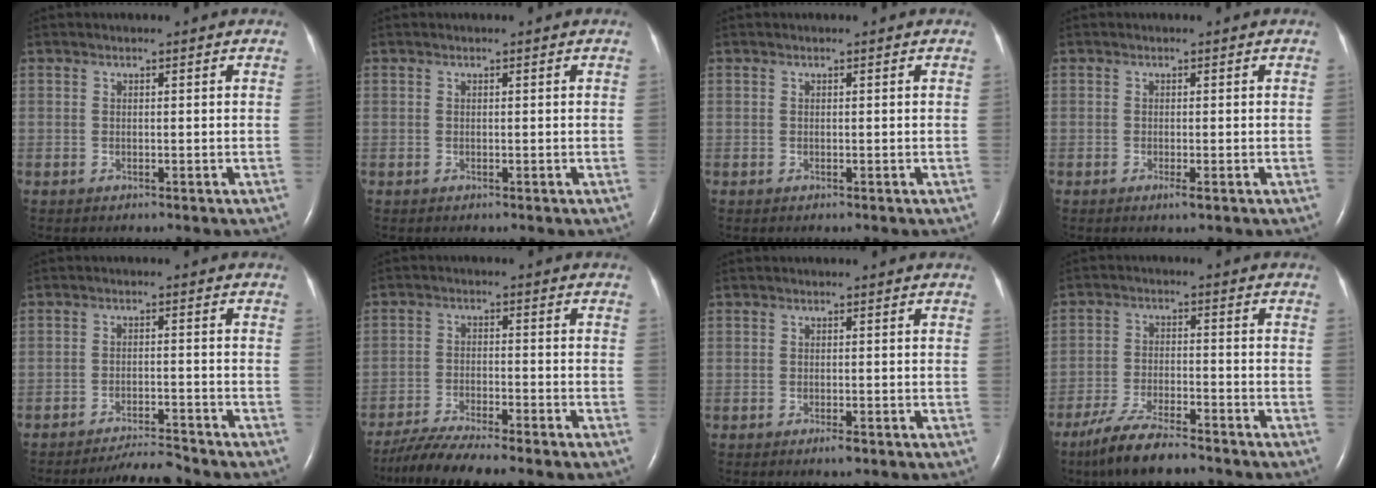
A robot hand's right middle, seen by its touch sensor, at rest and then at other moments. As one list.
[{"total": 0.0}, {"total": 0.0}, {"total": 1.0, "force": [-0.5, 0.1, 0.9], "torque": [-0.017, -0.003, -0.010]}, {"total": 4.7, "force": [-4.6, -0.7, 0.6], "torque": [-0.012, -0.013, -0.078]}, {"total": 8.7, "force": [-7.5, -0.2, 4.5], "torque": [-0.079, -0.023, -0.127]}, {"total": 1.4, "force": [-0.9, 0.3, 1.0], "torque": [-0.019, -0.003, -0.013]}, {"total": 9.4, "force": [-7.5, 1.5, 5.4], "torque": [-0.104, -0.023, -0.135]}]